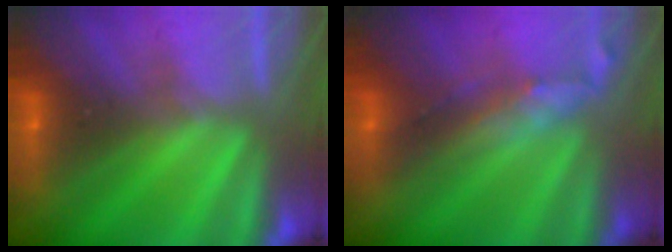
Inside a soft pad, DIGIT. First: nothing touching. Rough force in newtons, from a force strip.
{"total": 2.7}